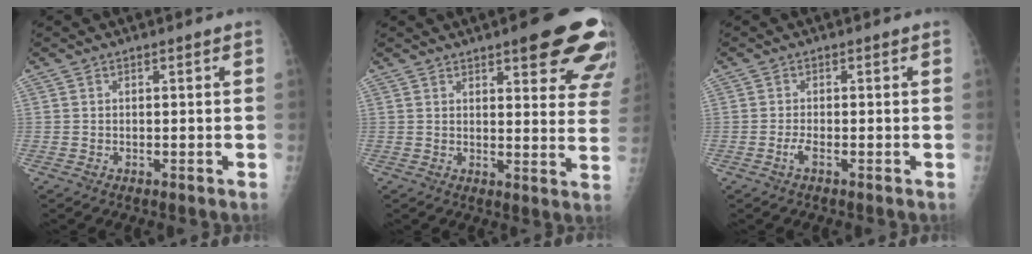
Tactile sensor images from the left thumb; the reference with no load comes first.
{"total": 16.8, "force": [10.4, 4.8, 12.4], "torque": [-0.115, -0.040, 0.114]}
{"total": 1.7, "force": [-0.9, 0.4, 1.5], "torque": [-0.034, 0.001, -0.021]}